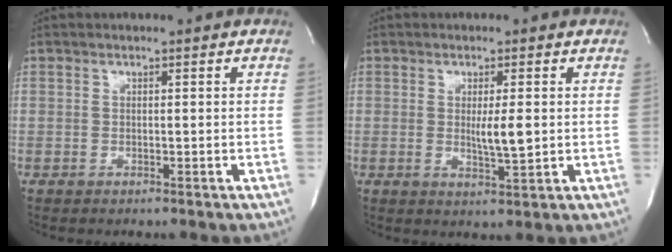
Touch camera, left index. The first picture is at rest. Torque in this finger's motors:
{"motor_torque": [0.22, 0.11, 0.04, 0.05]}